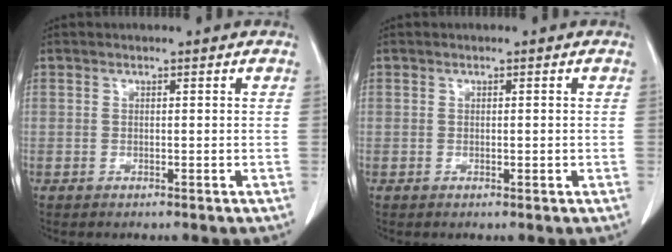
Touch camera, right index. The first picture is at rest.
{"total": 0.6, "force": [-0.1, 0.3, 0.6], "torque": [-0.008, -0.001, 0.001]}